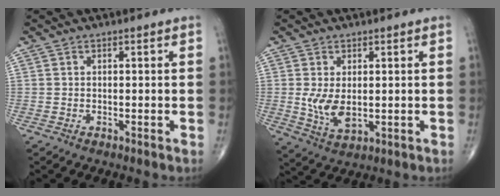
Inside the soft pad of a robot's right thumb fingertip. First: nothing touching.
{"total": 6.3, "force": [0.2, 3.4, 5.3], "torque": [-0.098, -0.015, 0.015]}